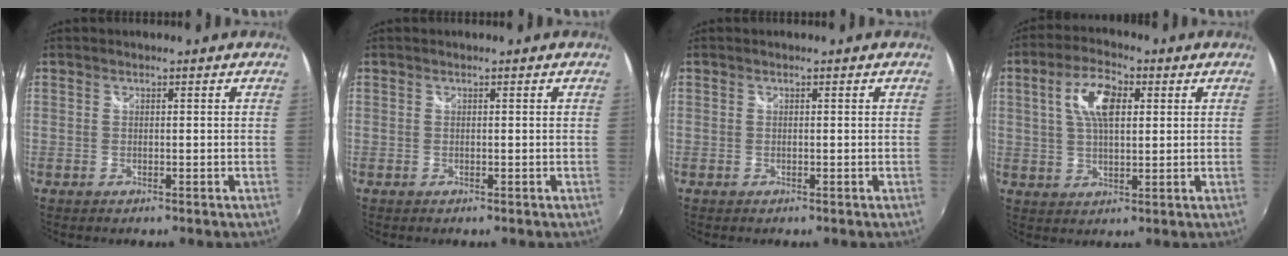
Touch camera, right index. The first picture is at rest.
{"total": 0.0}
{"total": 0.0}
{"total": 8.7, "force": [2.5, 4.0, 7.3], "torque": [-0.138, 0.017, 0.044]}